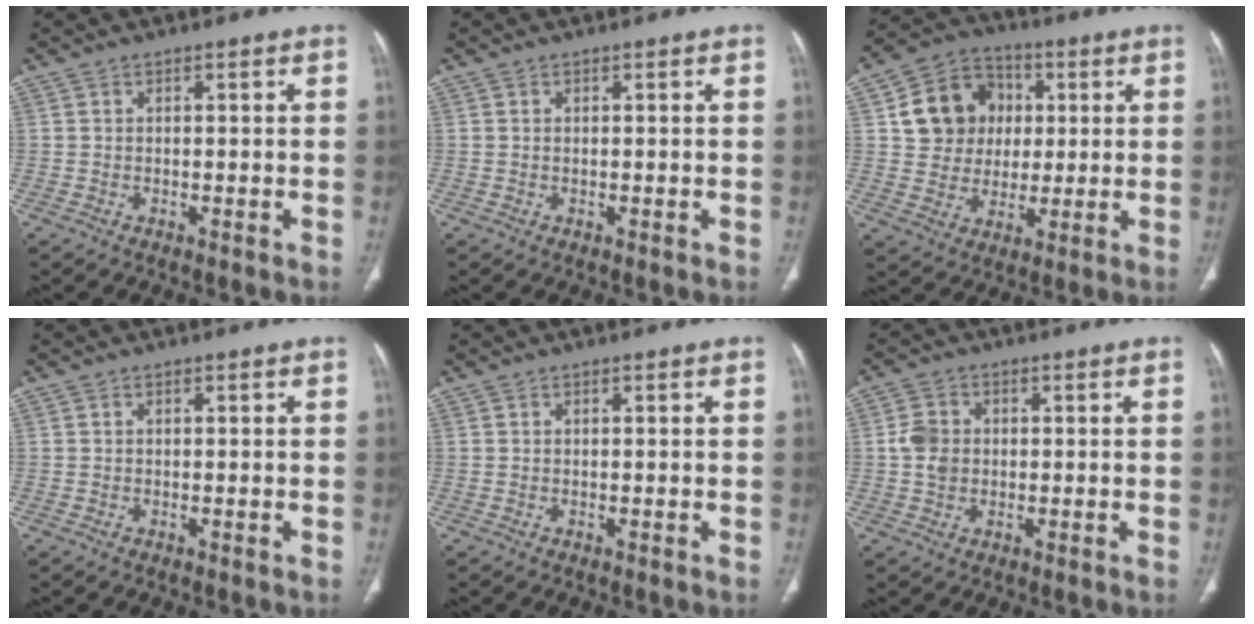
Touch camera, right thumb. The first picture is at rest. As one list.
[{"total": 0.0}, {"total": 13.2, "force": [2.8, 11.7, 5.4], "torque": [-0.061, 0.009, 0.050]}, {"total": 0.0}, {"total": 0.0}, {"total": 4.7, "force": [0.1, 3.9, 2.7], "torque": [-0.046, 0.004, -0.001]}]